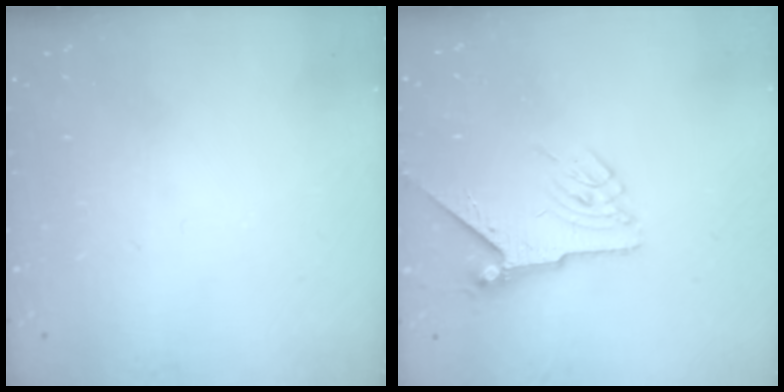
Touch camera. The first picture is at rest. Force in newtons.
{"total": 6.0, "press": 6.0, "slide": 0.7}